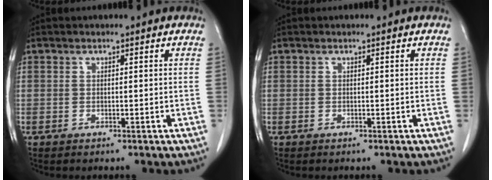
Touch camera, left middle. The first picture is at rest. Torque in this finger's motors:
{"motor_torque": [-0.08, 0.08, -0.07, -0.01]}